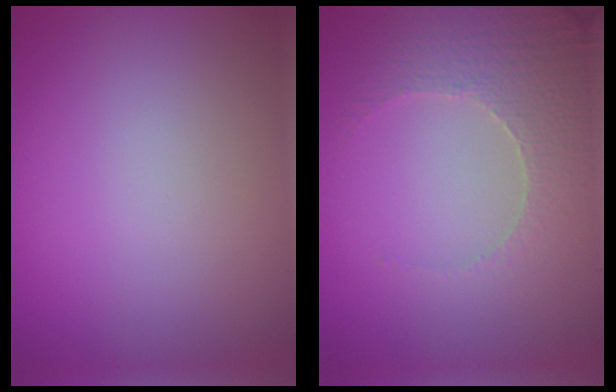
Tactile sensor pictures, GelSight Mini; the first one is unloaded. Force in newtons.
{"total": 3.8, "press": 3.6, "slide": 1.2}